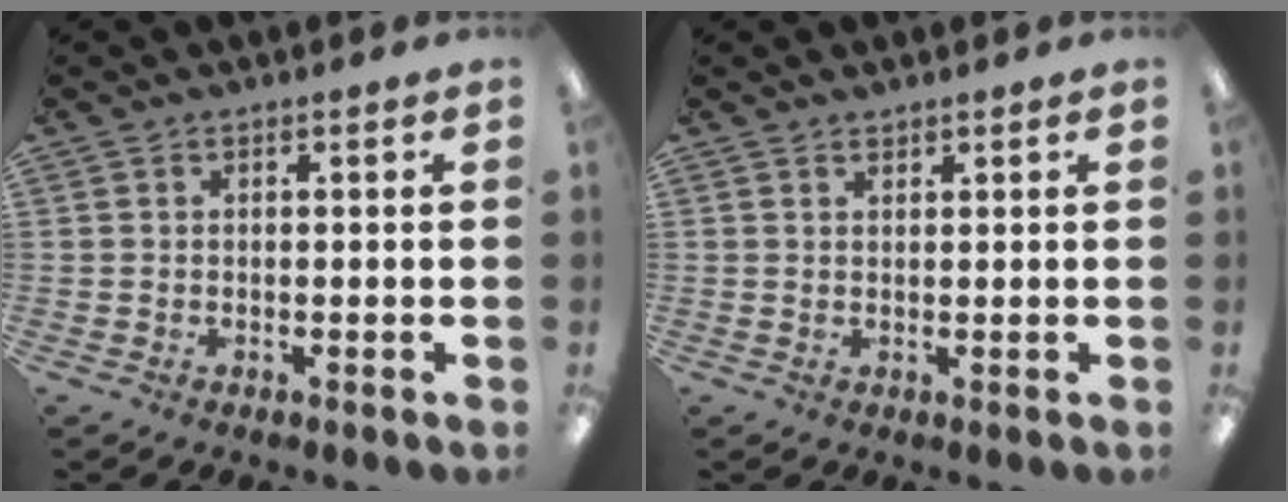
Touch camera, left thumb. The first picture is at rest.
{"total": 1.1, "force": [1.1, 0.3, 0.2], "torque": [-0.005, -0.001, 0.021]}